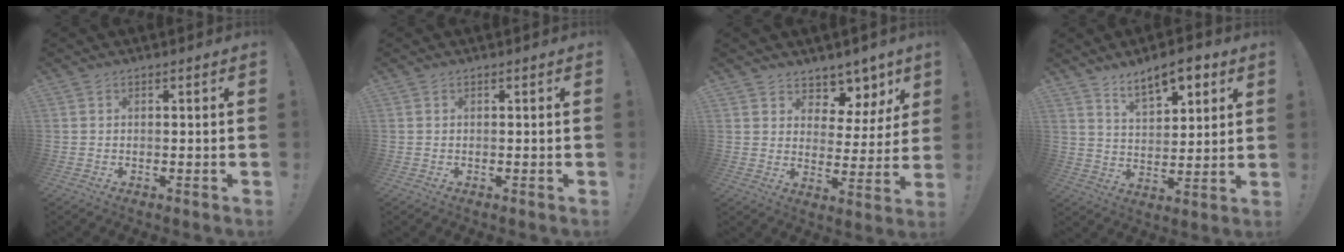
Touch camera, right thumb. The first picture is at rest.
{"total": 0.0}
{"total": 8.0, "force": [6.3, 4.8, 1.1], "torque": [-0.007, -0.064, 0.118]}
{"total": 10.8, "force": [7.2, 4.9, 6.4], "torque": [-0.096, -0.035, 0.130]}